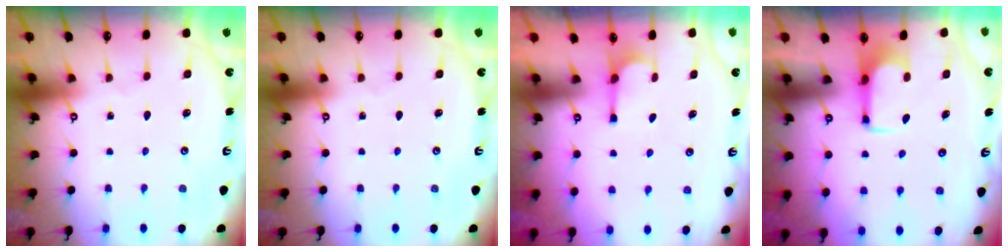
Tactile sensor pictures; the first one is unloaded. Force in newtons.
{"total": 0.0}
{"total": 3.3, "press": 3.1, "slide": 1.1}
{"total": 2.0, "press": 2.0, "slide": 0.2}